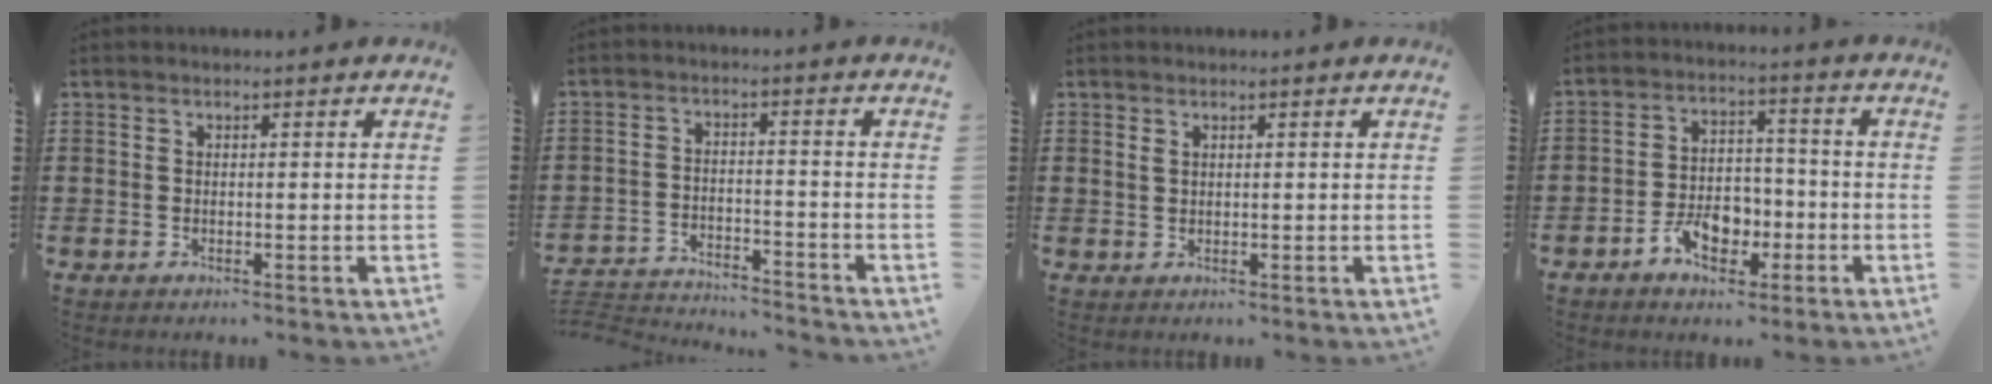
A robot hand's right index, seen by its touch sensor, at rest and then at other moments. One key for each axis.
{"total": 3.7, "fx": -3.7, "fy": 0.3, "fz": 0.3, "tx": -0.019, "ty": 0.002, "tz": -0.081}
{"total": 0.8, "fx": 0.4, "fy": 0.6, "fz": 0.4, "tx": -0.010, "ty": 0.003, "tz": 0.009}
{"total": 6.8, "fx": -3.1, "fy": 4.4, "fz": 4.2, "tx": -0.060, "ty": 0.005, "tz": -0.056}